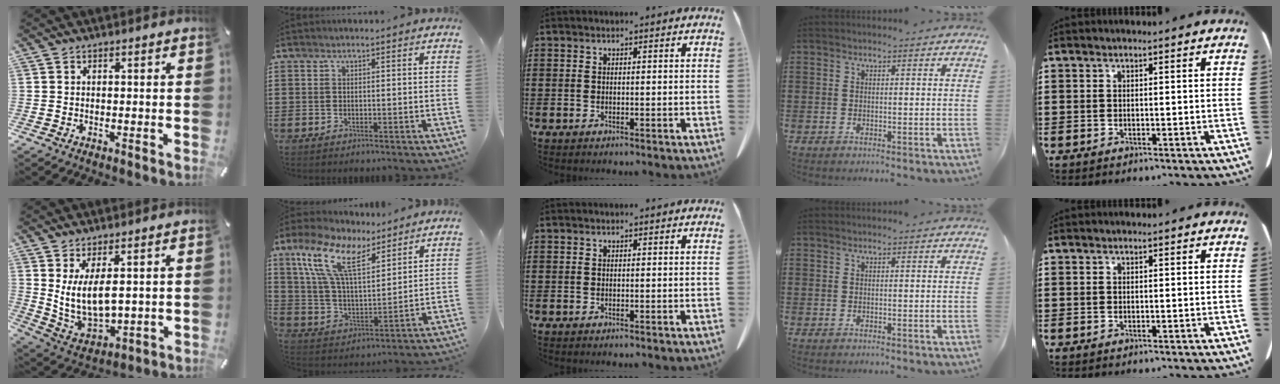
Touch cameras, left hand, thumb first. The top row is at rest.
{"thumb": {"total": 10.4, "force": [3.8, 5.1, 8.2], "torque": [-0.174, -0.028, 0.071]}, "index": {"total": 12.6, "force": [8.2, 4.8, 8.3], "torque": [-0.189, -0.015, 0.152]}}